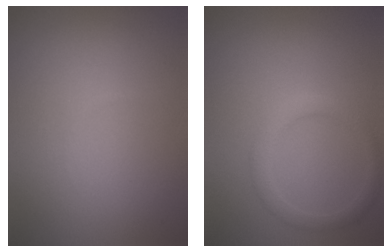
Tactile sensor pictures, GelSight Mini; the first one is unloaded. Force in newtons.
{"total": 2.0, "press": 2.0, "slide": 0.1}